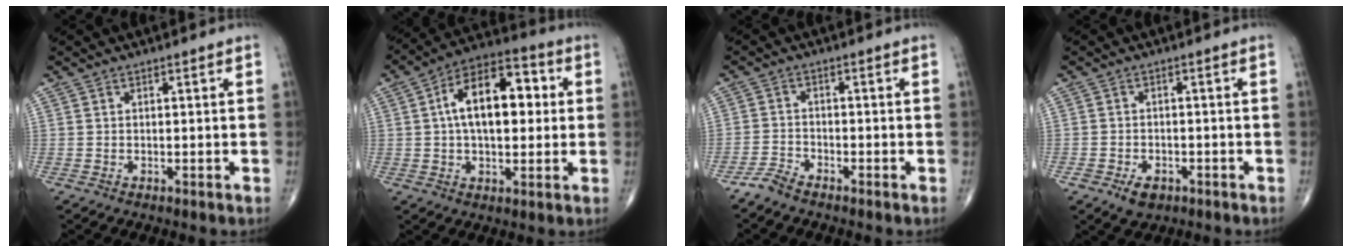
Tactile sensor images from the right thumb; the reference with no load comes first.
{"total": 15.9, "force": [2.2, 8.7, 13.1], "torque": [-0.190, 0.028, 0.028]}
{"total": 3.0, "force": [-2.8, 0.7, 0.9], "torque": [-0.022, 0.006, -0.060]}
{"total": 4.1, "force": [-2.2, 2.7, 2.1], "torque": [-0.030, 0.007, -0.032]}